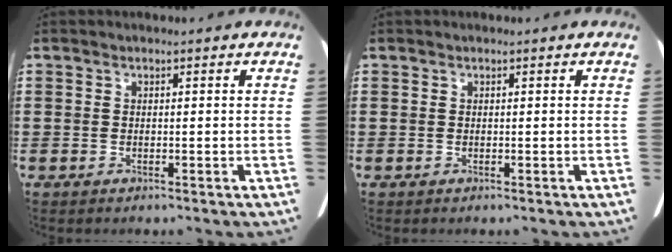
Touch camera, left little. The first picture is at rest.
{"total": 0.0}